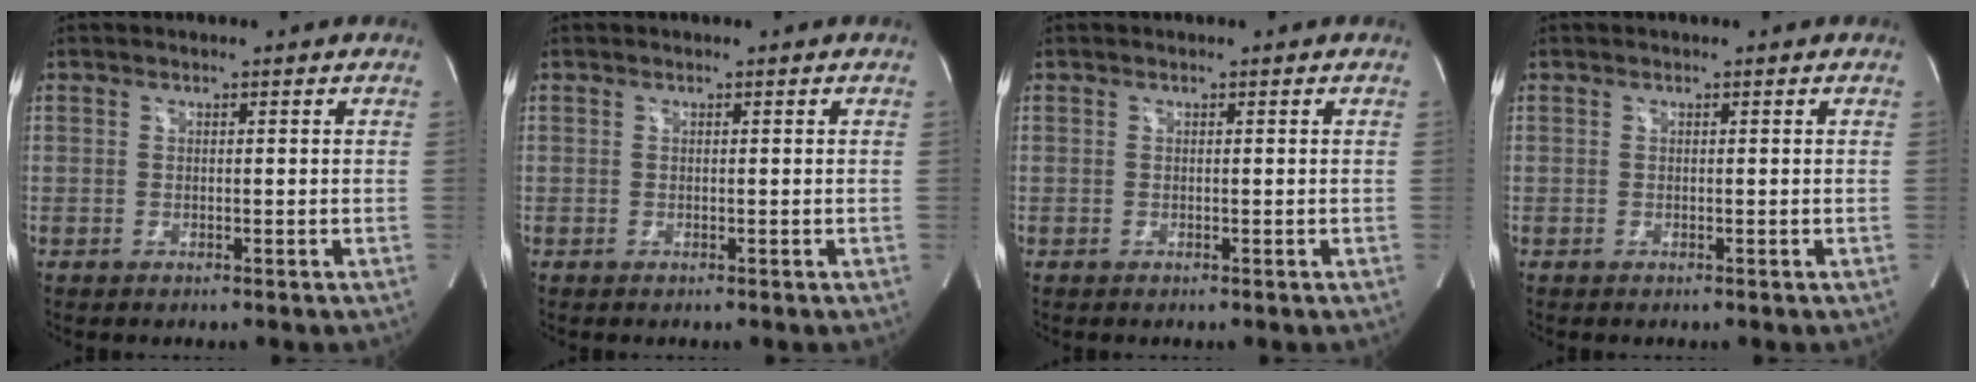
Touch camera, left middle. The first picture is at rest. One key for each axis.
{"total": 0.0}
{"total": 0.0}
{"total": 0.0}